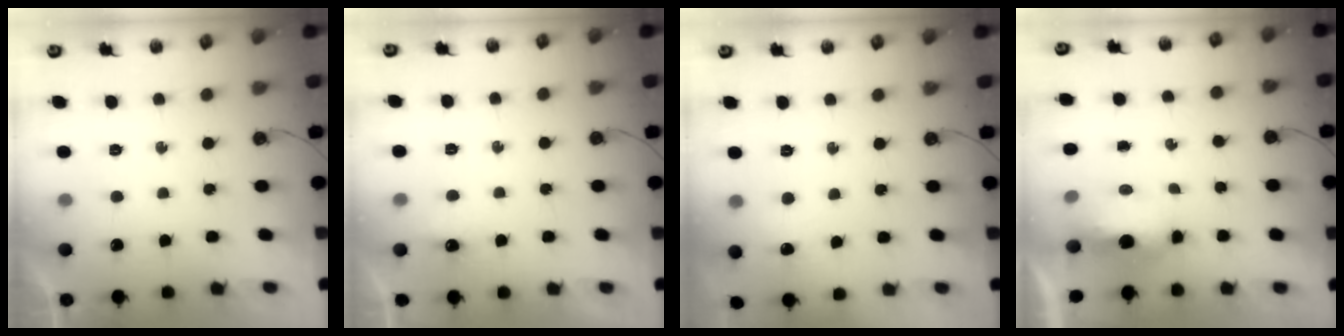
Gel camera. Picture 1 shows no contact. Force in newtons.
{"total": 3.0, "press": 3.0, "slide": 0.6}
{"total": 5.0, "press": 5.0, "slide": 0.6}
{"total": 6.0, "press": 6.0, "slide": 0.7}